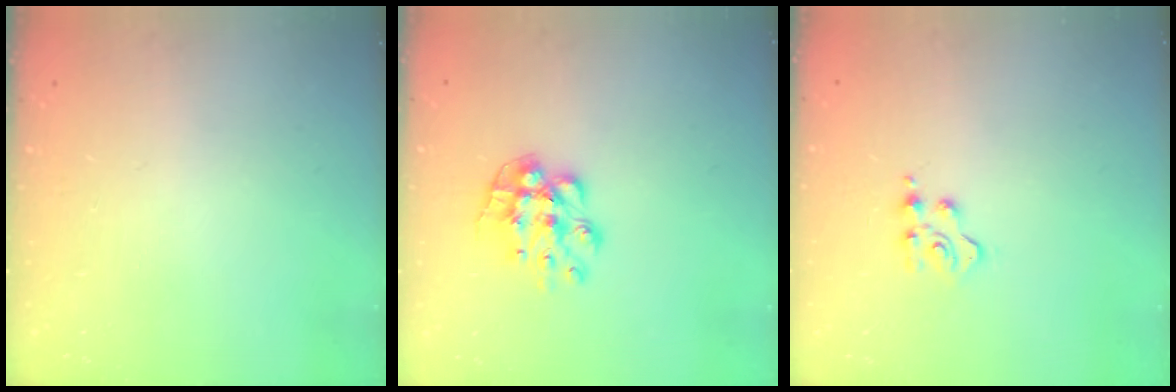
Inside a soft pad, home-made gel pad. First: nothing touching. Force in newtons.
{"total": 9.7, "press": 9.7, "slide": 0.4}
{"total": 3.1, "press": 3.0, "slide": 0.5}